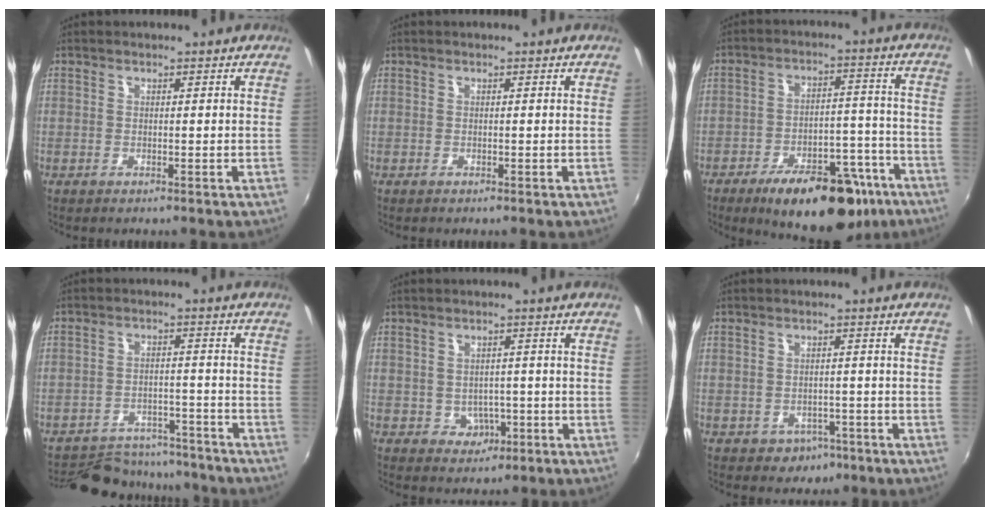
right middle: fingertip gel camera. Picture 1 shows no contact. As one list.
[{"total": 0.0}, {"total": 20.0, "force": [-13.5, 8.4, 12.0], "torque": [-0.180, 0.011, -0.177]}, {"total": 17.1, "force": [-15.1, 6.1, 5.3], "torque": [-0.122, 0.018, -0.200]}, {"total": 3.9, "force": [-1.2, 3.6, 1.1], "torque": [-0.027, 0.007, -0.006]}, {"total": 4.4, "force": [-2.4, 3.6, 1.1], "torque": [-0.032, 0.002, -0.025]}]